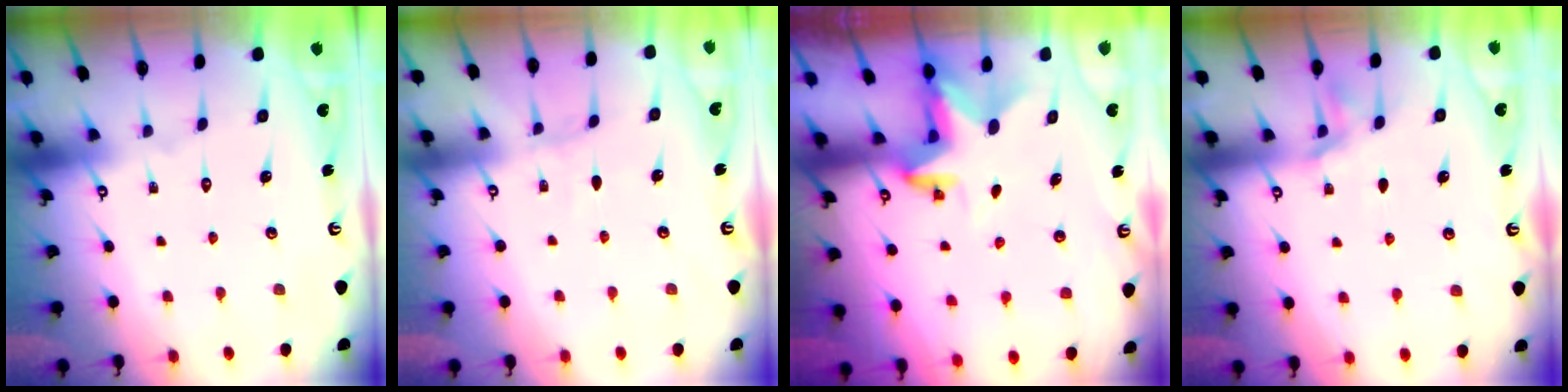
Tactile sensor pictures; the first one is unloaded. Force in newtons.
{"total": 3.3, "press": 3.3, "slide": 0.4}
{"total": 2.8, "press": 2.8, "slide": 0.2}
{"total": 2.9, "press": 2.8, "slide": 0.4}